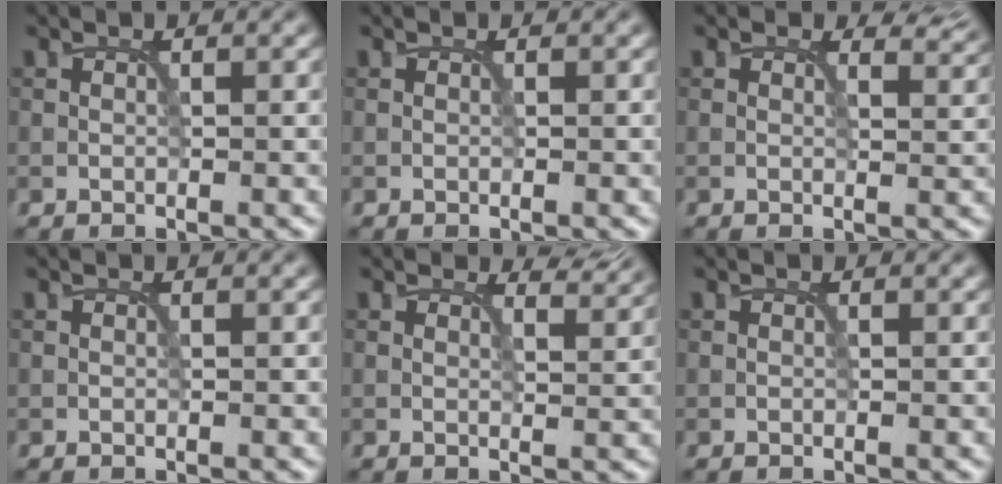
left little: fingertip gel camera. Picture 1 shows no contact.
{"total": 0.0}
{"total": 2.1, "force": [1.6, 0.8, 1.0], "torque": [-0.017, -0.009, 0.016]}
{"total": 0.0}
{"total": 2.1, "force": [1.9, 0.4, 0.8], "torque": [-0.016, -0.008, 0.022]}
{"total": 0.0}